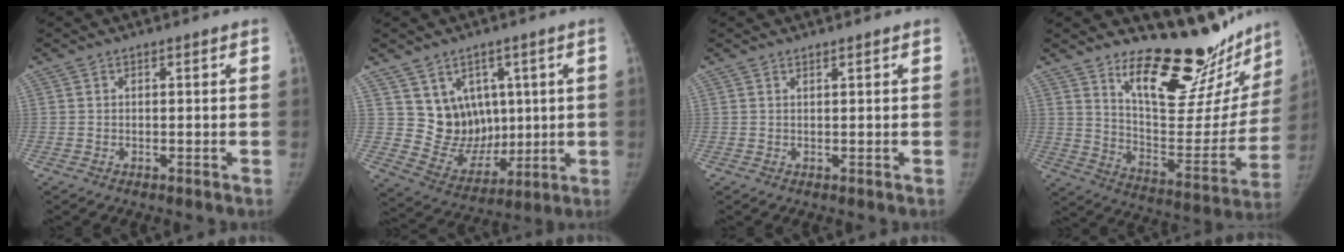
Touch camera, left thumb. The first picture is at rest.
{"total": 11.0, "force": [3.7, 9.2, 4.9], "torque": [-0.036, -0.030, 0.089]}
{"total": 0.6, "force": [0.5, 0.0, 0.2], "torque": [-0.007, -0.005, 0.011]}
{"total": 23.1, "force": [18.8, 7.4, 11.2], "torque": [-0.103, -0.155, 0.277]}